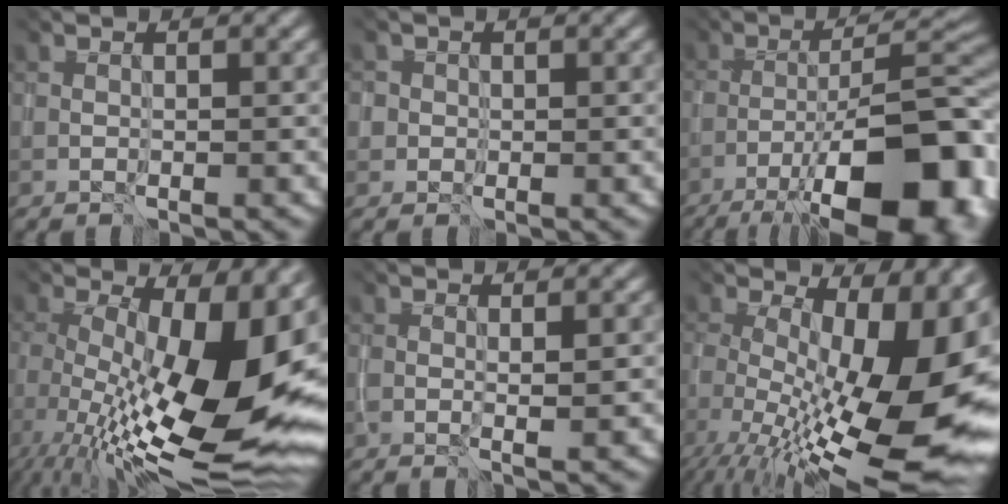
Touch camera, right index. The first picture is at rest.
{"total": 1.3, "force": [0.0, 1.2, -0.3], "torque": [0.010, 0.004, 0.000]}
{"total": 15.0, "force": [-9.4, 4.7, 10.7], "torque": [-0.170, 0.002, -0.126]}
{"total": 16.6, "force": [-1.6, 7.7, 14.6], "torque": [-0.212, -0.024, 0.007]}
{"total": 0.9, "force": [0.0, -0.2, 0.9], "torque": [-0.011, 0.012, -0.001]}
{"total": 15.3, "force": [-2.8, 7.0, 13.3], "torque": [-0.208, -0.030, -0.005]}